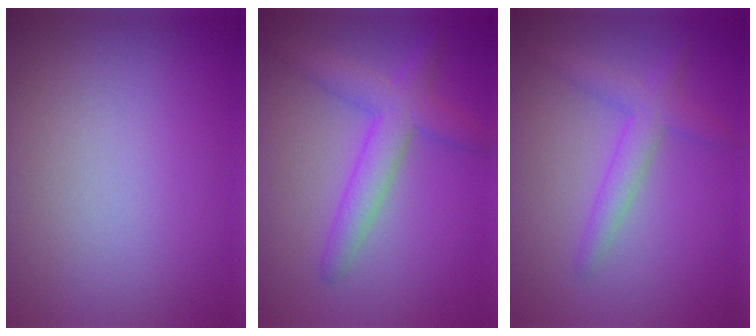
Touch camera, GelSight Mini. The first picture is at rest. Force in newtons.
{"total": 4.1, "press": 4.1, "slide": 0.1}
{"total": 2.6, "press": 2.6, "slide": 0.2}